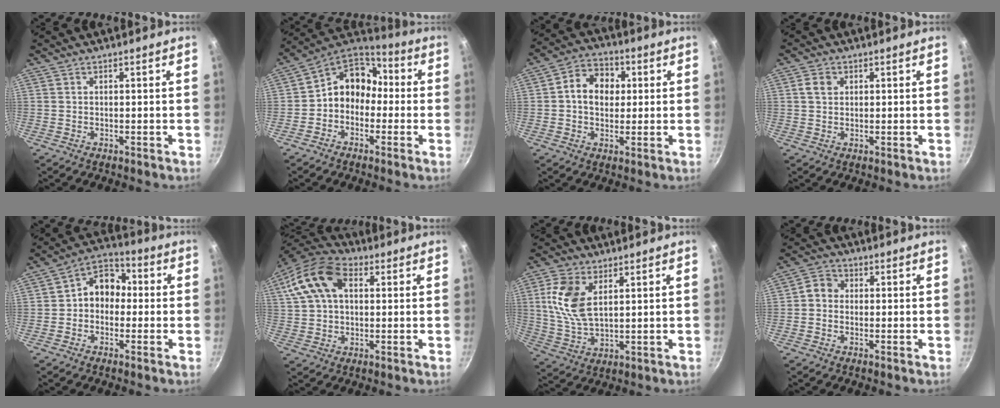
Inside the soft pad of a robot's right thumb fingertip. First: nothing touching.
{"total": 11.5, "force": [-1.3, 9.5, 6.4], "torque": [-0.065, 0.053, -0.046]}
{"total": 9.2, "force": [1.2, 7.2, 5.5], "torque": [-0.059, 0.012, 0.004]}
{"total": 2.7, "force": [0.9, 2.1, 1.5], "torque": [-0.017, 0.002, 0.015]}
{"total": 8.7, "force": [-0.2, 7.0, 5.2], "torque": [-0.032, 0.032, -0.027]}
{"total": 14.1, "force": [3.8, 9.1, 10.1], "torque": [-0.180, 0.023, 0.053]}
{"total": 10.3, "force": [3.1, 5.8, 8.0], "torque": [-0.159, -0.014, 0.066]}
{"total": 3.5, "force": [-0.2, 3.1, 1.7], "torque": [-0.019, 0.009, -0.018]}